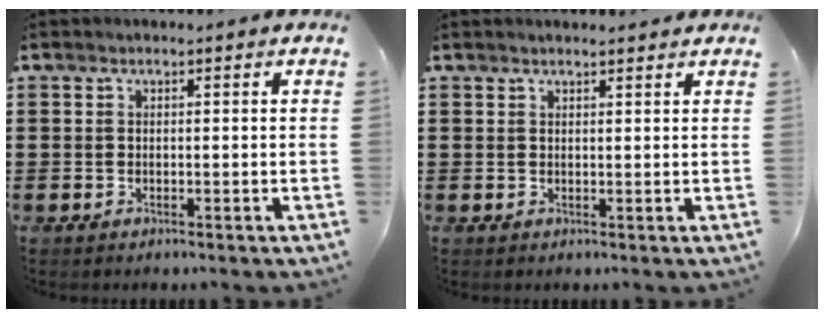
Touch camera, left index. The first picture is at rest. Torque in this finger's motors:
{"motor_torque": [2.14, 0.00, 0.22, 0.04]}